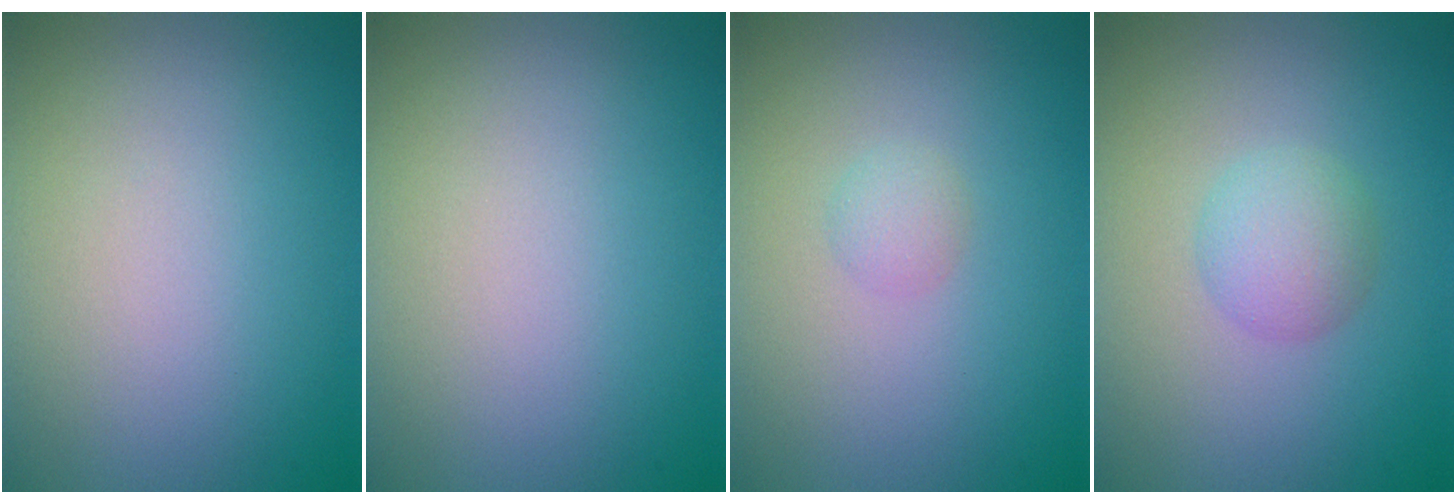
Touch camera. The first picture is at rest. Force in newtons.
{"total": 0.0}
{"total": 1.0, "press": 1.0, "slide": 0.1}
{"total": 2.4, "press": 2.4, "slide": 0.1}